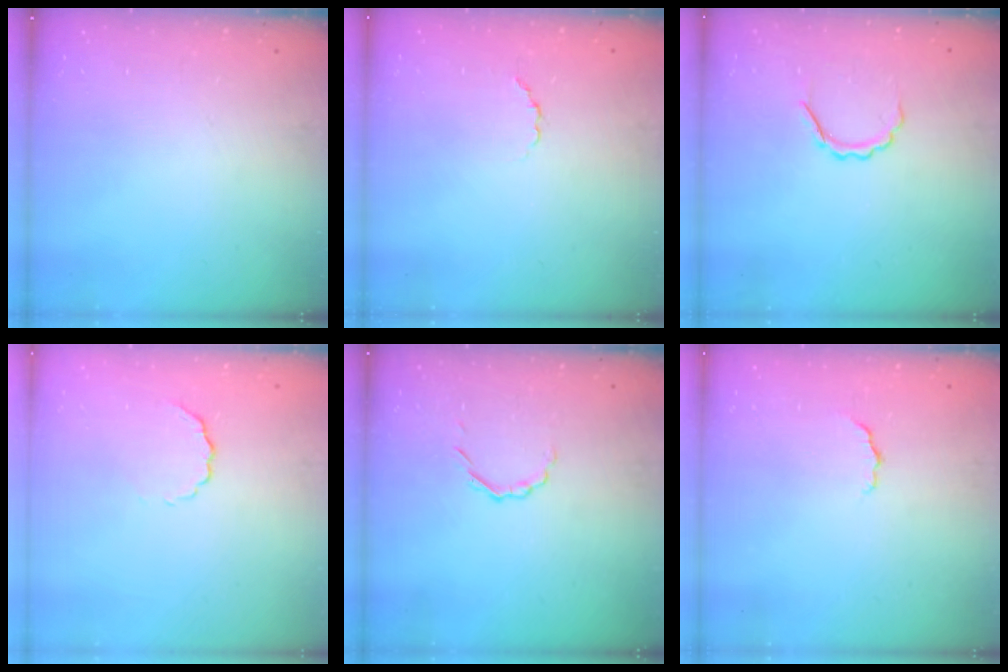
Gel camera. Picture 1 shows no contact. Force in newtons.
{"total": 2.2, "press": 2.0, "slide": 0.8}
{"total": 3.9, "press": 3.8, "slide": 0.6}
{"total": 3.9, "press": 3.8, "slide": 0.7}
{"total": 1.8, "press": 1.7, "slide": 0.7}
{"total": 4.0, "press": 3.9, "slide": 0.9}